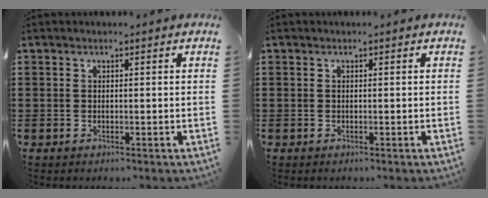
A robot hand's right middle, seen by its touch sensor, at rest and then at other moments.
{"total": 0.0}